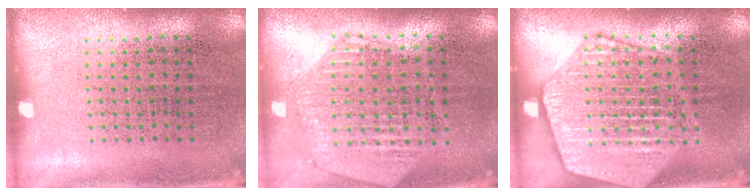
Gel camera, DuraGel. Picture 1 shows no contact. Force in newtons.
{"total": 1.2, "press": 1.1, "slide": 0.2}
{"total": 3.5, "press": 3.5, "slide": 0.4}